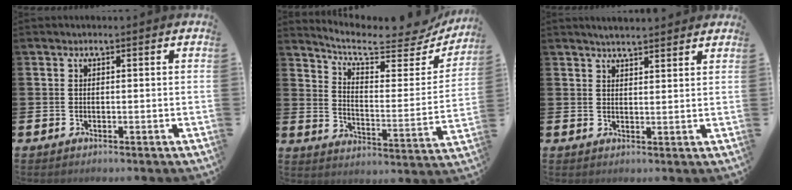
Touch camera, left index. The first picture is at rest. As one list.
[{"total": 7.7, "force": [6.9, 1.9, 3.0], "torque": [-0.069, -0.059, 0.110]}, {"total": 3.2, "force": [3.2, 0.4, 0.5], "torque": [-0.016, -0.011, 0.058]}]